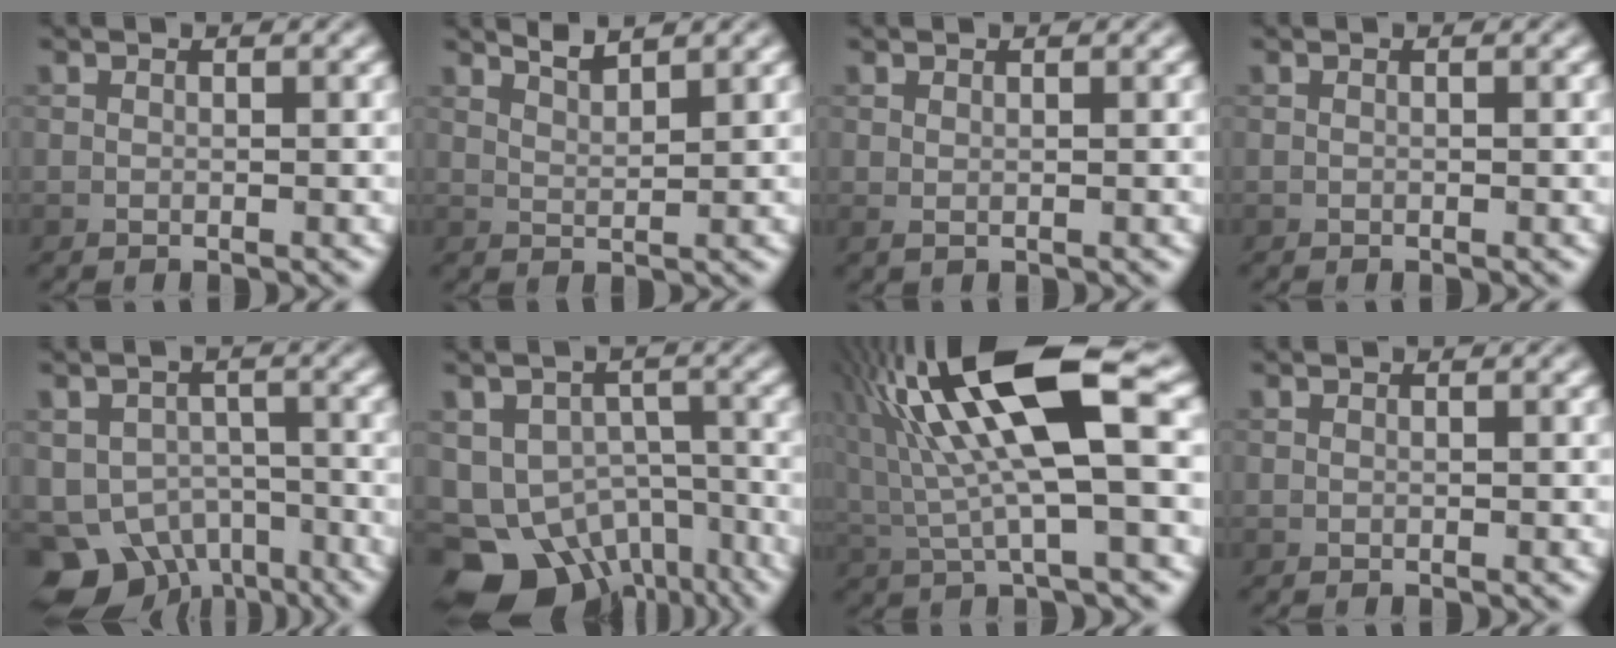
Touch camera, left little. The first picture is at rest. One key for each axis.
{"total": 2.0, "fx": 1.8, "fy": 0.2, "fz": 0.8, "tx": -0.010, "ty": 0.002, "tz": 0.033}
{"total": 0.6, "fx": 0.3, "fy": 0.2, "fz": 0.4, "tx": -0.009, "ty": 0.002, "tz": 0.006}
{"total": 0.0}
{"total": 7.8, "fx": -4.5, "fy": 5.5, "fz": 3.2, "tx": -0.045, "ty": -0.024, "tz": -0.069}
{"total": 12.6, "fx": -8.1, "fy": 8.2, "fz": 5.1, "tx": -0.095, "ty": -0.034, "tz": -0.103}
{"total": 13.3, "fx": 3.5, "fy": 3.2, "fz": 12.4, "tx": -0.235, "ty": 0.025, "tz": 0.058}
{"total": 0.0}